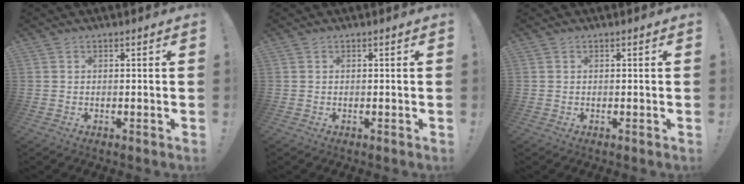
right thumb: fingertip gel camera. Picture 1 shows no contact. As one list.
[{"total": 0.0}, {"total": 0.0}]